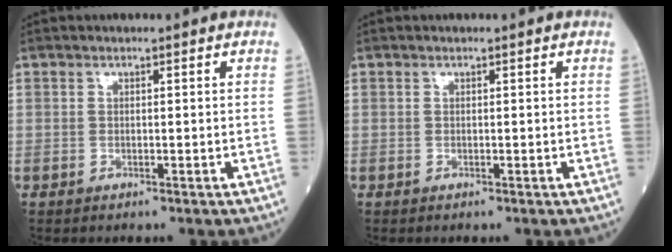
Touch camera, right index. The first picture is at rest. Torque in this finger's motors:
{"motor_torque": [0.02, -0.06, -0.02, 0.01]}